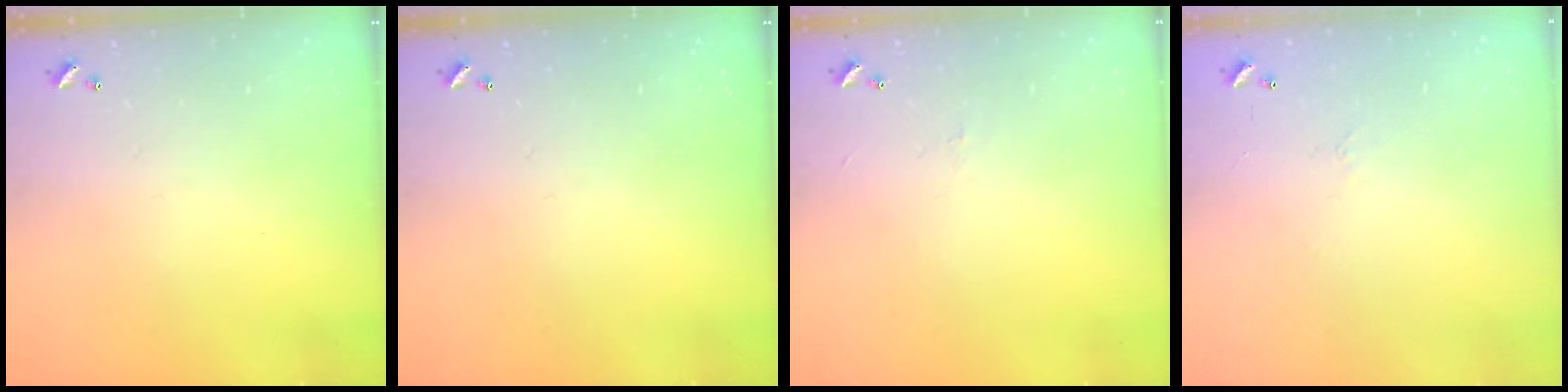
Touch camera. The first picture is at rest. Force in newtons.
{"total": 0.0}
{"total": 0.8, "press": 0.7, "slide": 0.5}
{"total": 6.6, "press": 6.6, "slide": 0.8}